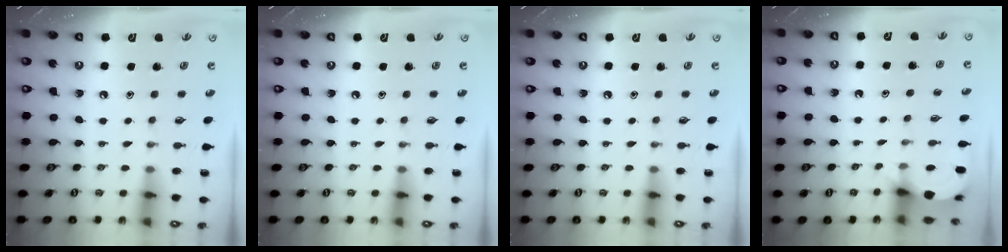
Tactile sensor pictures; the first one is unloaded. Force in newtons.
{"total": 0.0}
{"total": 0.0}
{"total": 4.4, "press": 4.4, "slide": 0.4}